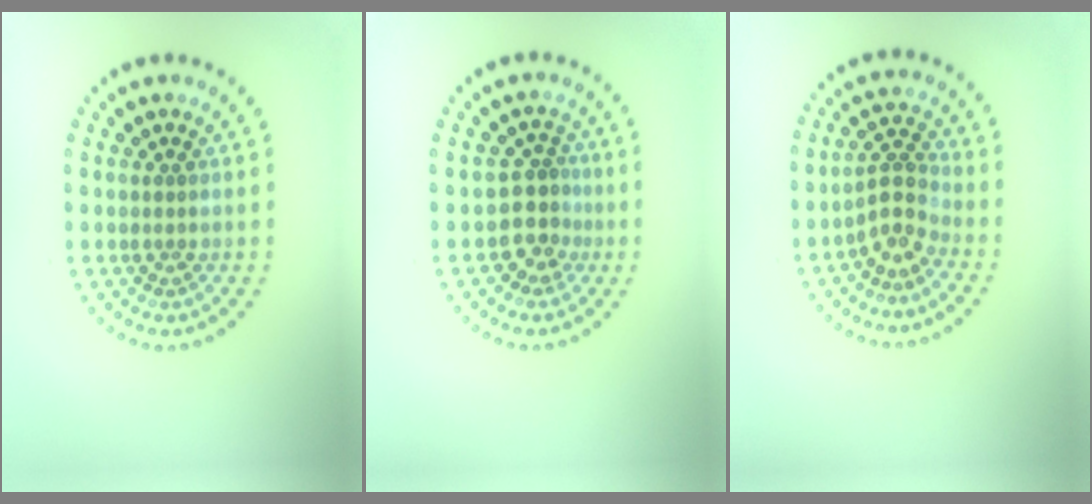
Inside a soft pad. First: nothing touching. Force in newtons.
{"total": 2.7, "press": 2.1, "slide": 1.8}
{"total": 2.8, "press": 2.1, "slide": 1.8}